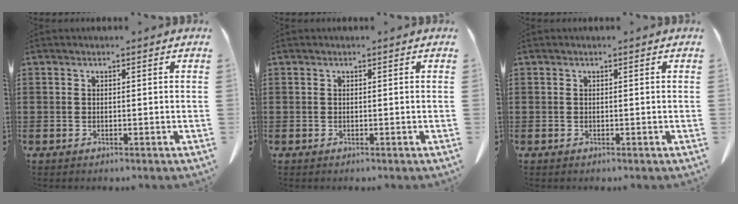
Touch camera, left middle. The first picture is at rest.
{"total": 0.0}
{"total": 0.0}